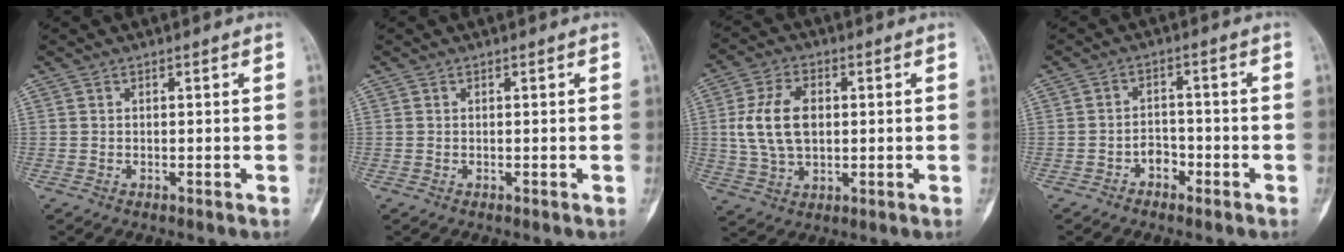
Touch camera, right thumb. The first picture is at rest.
{"total": 0.0}
{"total": 10.8, "force": [1.1, 6.9, 8.3], "torque": [-0.153, 0.005, 0.026]}
{"total": 3.4, "force": [-2.0, 2.4, 1.5], "torque": [-0.003, 0.021, -0.035]}